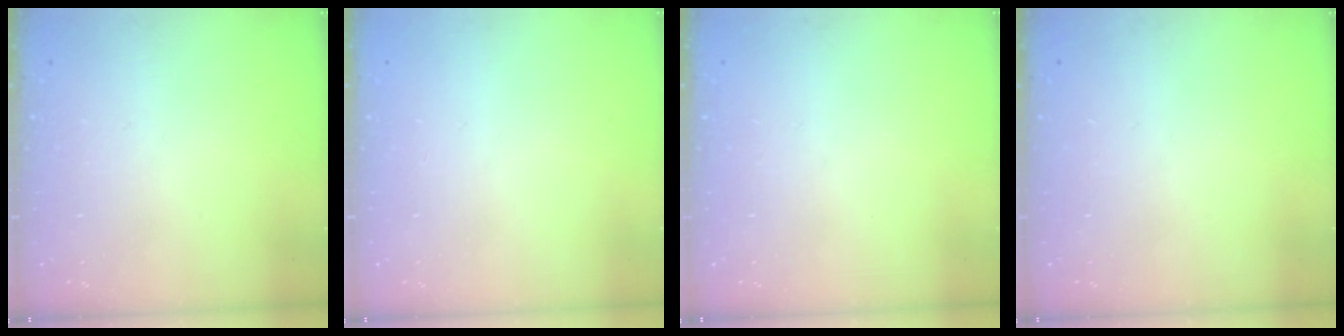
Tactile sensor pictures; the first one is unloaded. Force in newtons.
{"total": 0.0}
{"total": 0.0}
{"total": 0.0}